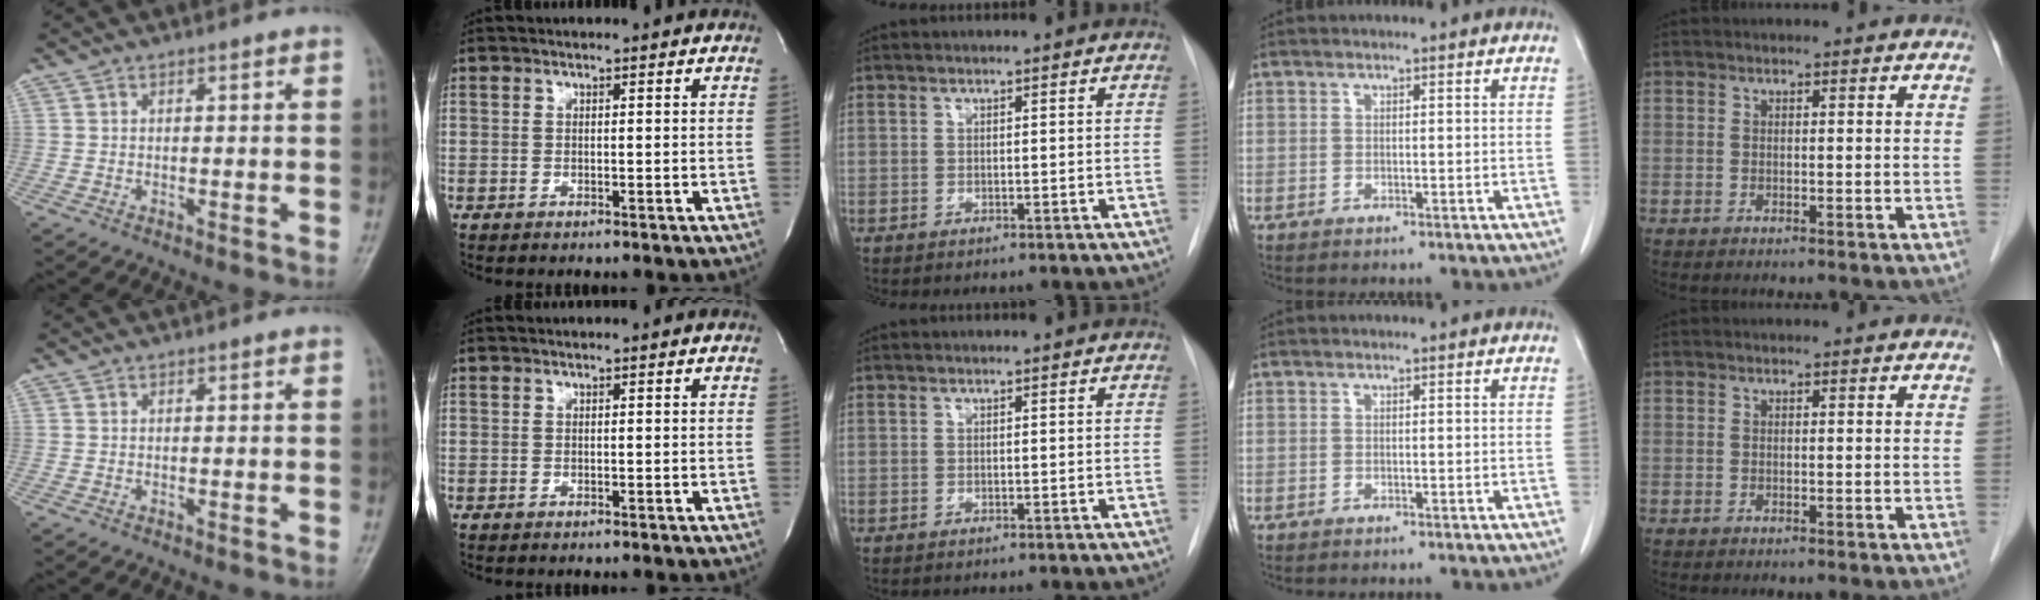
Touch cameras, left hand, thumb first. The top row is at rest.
{}